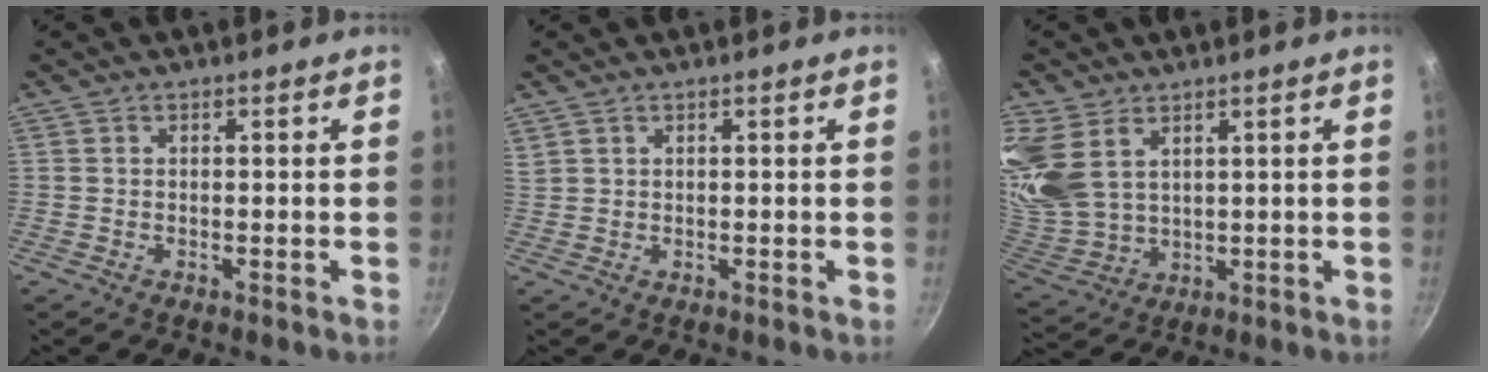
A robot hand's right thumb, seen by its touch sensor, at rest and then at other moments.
{"total": 1.2, "force": [1.0, 0.6, 0.4], "torque": [-0.004, 0.000, 0.022]}
{"total": 15.0, "force": [7.3, 9.9, 8.6], "torque": [-0.193, -0.017, 0.163]}